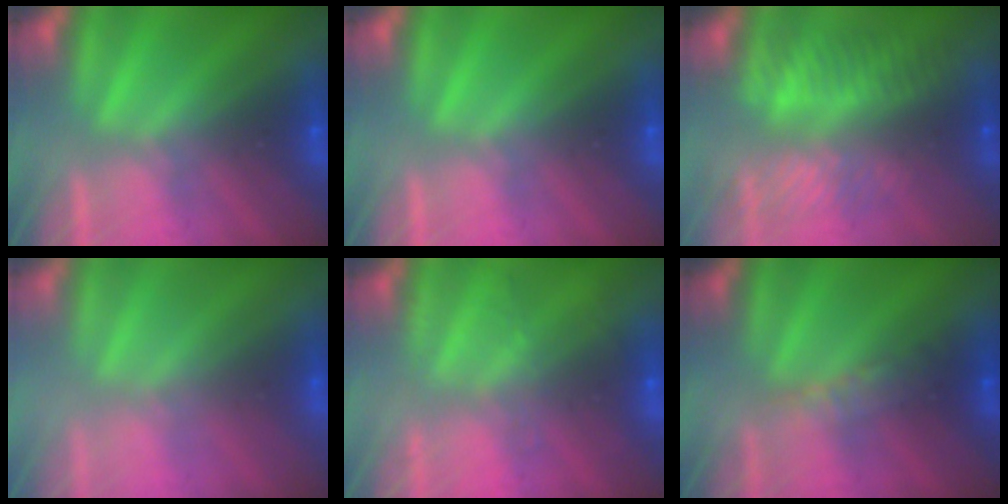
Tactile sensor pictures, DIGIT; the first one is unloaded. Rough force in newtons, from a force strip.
{"total": 0.0}
{"total": 8.3}
{"total": 2.9}
{"total": 2.1}
{"total": 2.9}